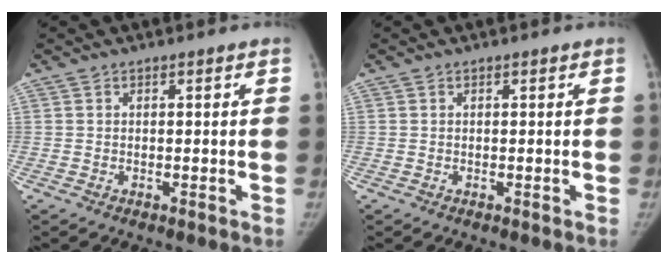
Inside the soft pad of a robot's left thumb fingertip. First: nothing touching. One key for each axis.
{"total": 0.0}